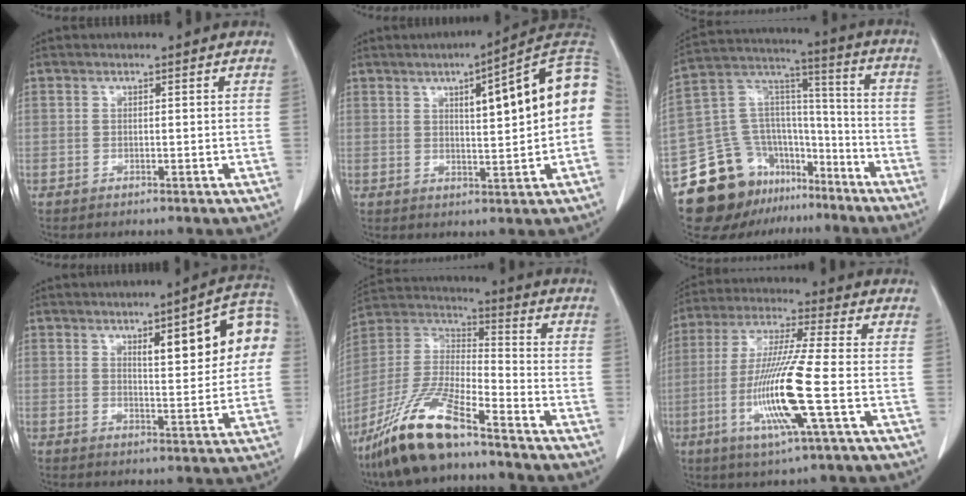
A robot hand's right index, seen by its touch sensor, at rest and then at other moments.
{"total": 13.9, "force": [2.6, 1.7, 13.6], "torque": [-0.185, 0.027, 0.030]}
{"total": 18.3, "force": [-12.7, 11.3, 6.8], "torque": [-0.117, 0.084, -0.213]}
{"total": 11.9, "force": [3.3, 2.4, 11.2], "torque": [-0.144, 0.025, 0.042]}
{"total": 16.0, "force": [-11.5, 2.9, 10.7], "torque": [-0.228, -0.013, -0.216]}
{"total": 13.8, "force": [-3.5, -0.4, 13.3], "torque": [-0.275, -0.019, -0.073]}